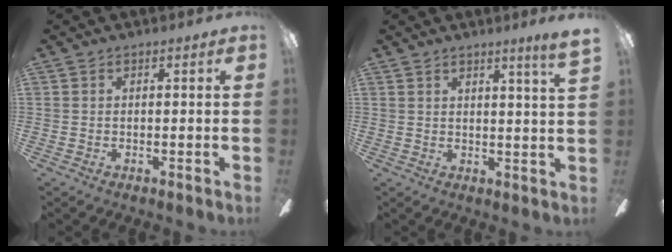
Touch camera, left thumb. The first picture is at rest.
{"total": 3.6, "force": [2.9, -0.9, 2.0], "torque": [-0.034, -0.021, 0.048]}